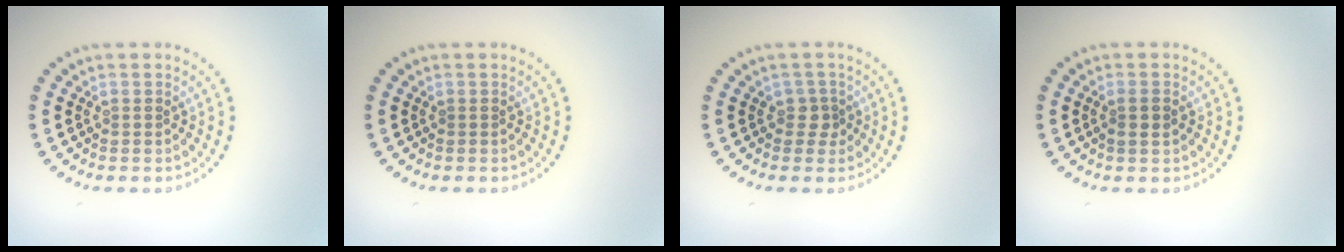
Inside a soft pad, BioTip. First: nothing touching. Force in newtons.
{"total": 0.0}
{"total": 1.4, "press": 1.1, "slide": 0.8}
{"total": 1.3, "press": 1.3, "slide": 0.4}